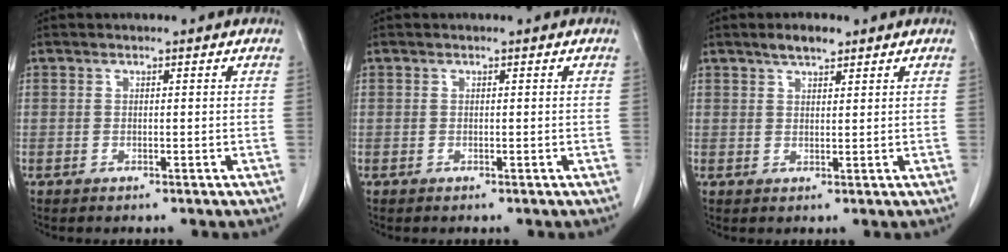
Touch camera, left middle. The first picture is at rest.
{"total": 0.0}
{"total": 3.0, "force": [2.3, 0.8, 1.8], "torque": [-0.036, 0.004, 0.040]}